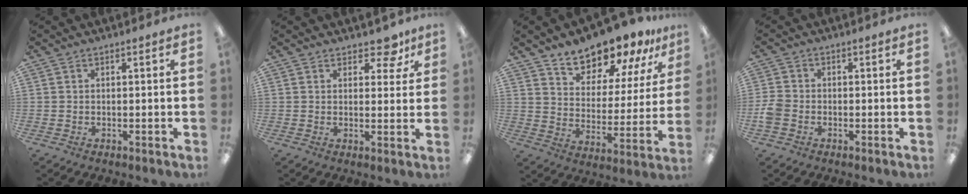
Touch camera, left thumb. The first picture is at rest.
{"total": 5.7, "force": [4.2, 2.9, 2.6], "torque": [-0.021, -0.026, 0.071]}
{"total": 14.3, "force": [13.0, 4.9, 3.6], "torque": [-0.063, -0.101, 0.236]}
{"total": 3.7, "force": [-1.5, 2.7, 1.9], "torque": [-0.033, 0.007, -0.026]}